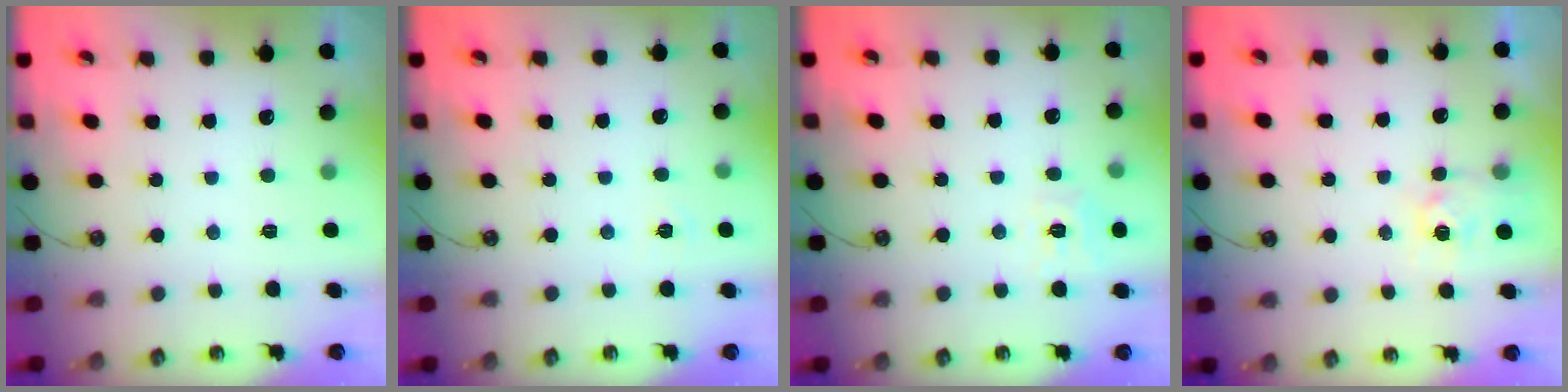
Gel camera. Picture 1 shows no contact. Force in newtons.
{"total": 2.1, "press": 2.1, "slide": 0.3}
{"total": 8.3, "press": 8.2, "slide": 1.0}
{"total": 4.3, "press": 4.3, "slide": 0.4}